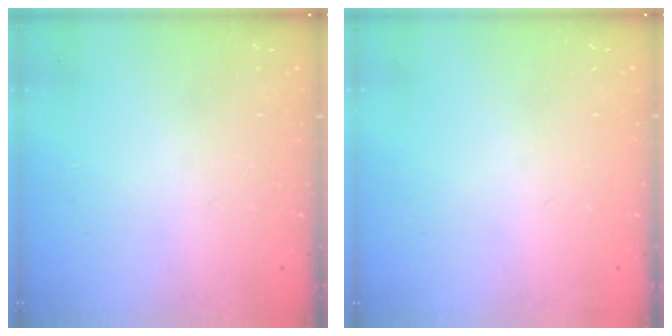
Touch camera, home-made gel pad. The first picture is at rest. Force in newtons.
{"total": 2.8, "press": 2.2, "slide": 1.7}